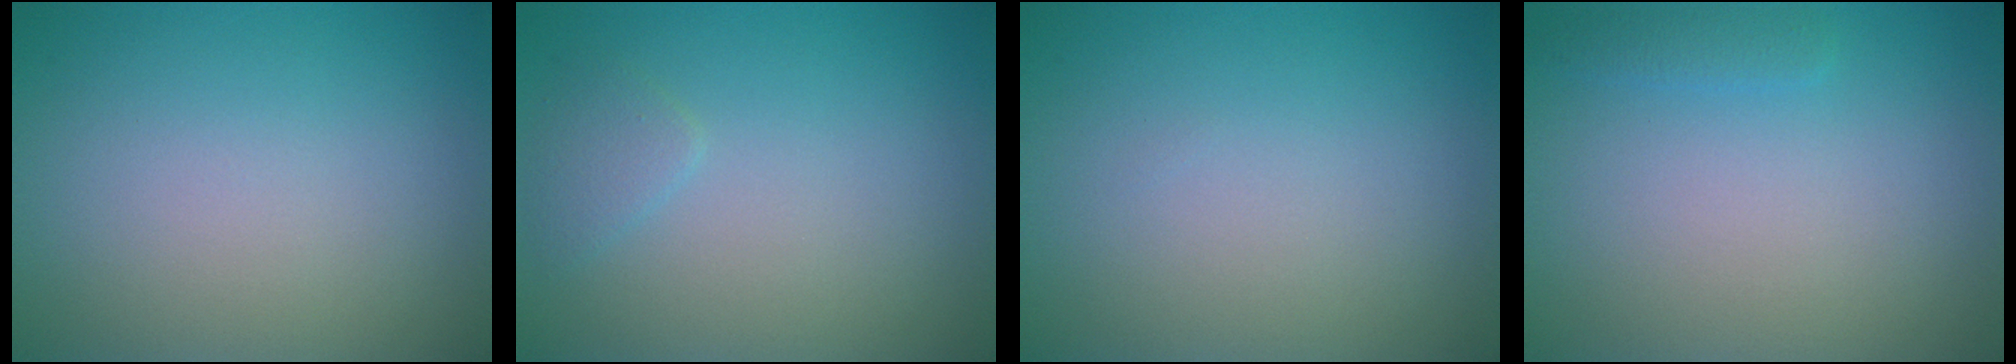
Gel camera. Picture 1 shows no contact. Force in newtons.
{"total": 1.2, "press": 1.2, "slide": 0.1}
{"total": 0.0}
{"total": 0.9, "press": 0.9, "slide": 0.0}